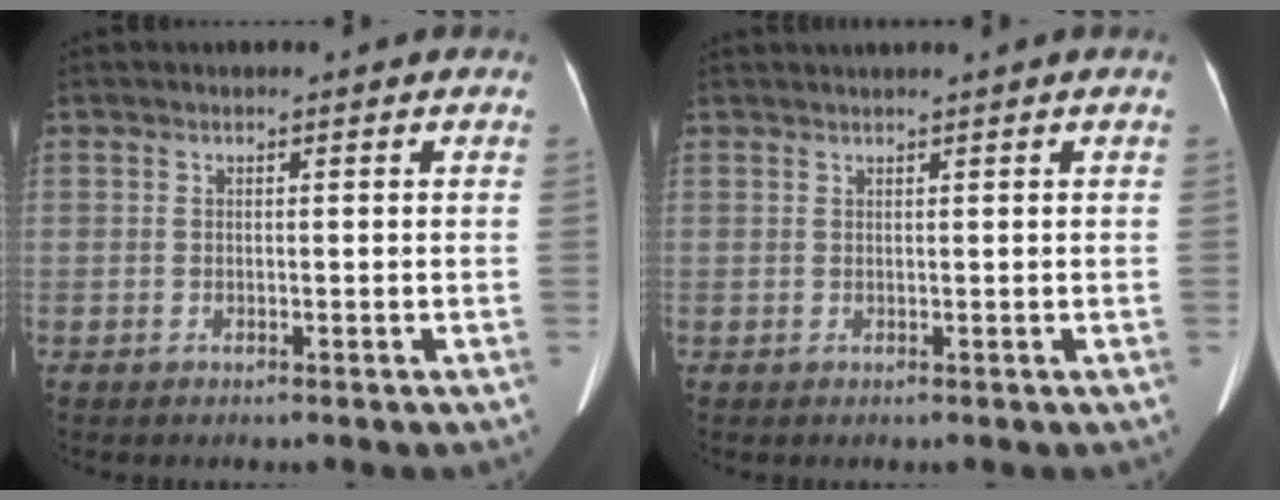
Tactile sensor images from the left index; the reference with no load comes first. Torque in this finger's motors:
{"motor_torque": [0.84, -1.30, 0.03, 0.06]}